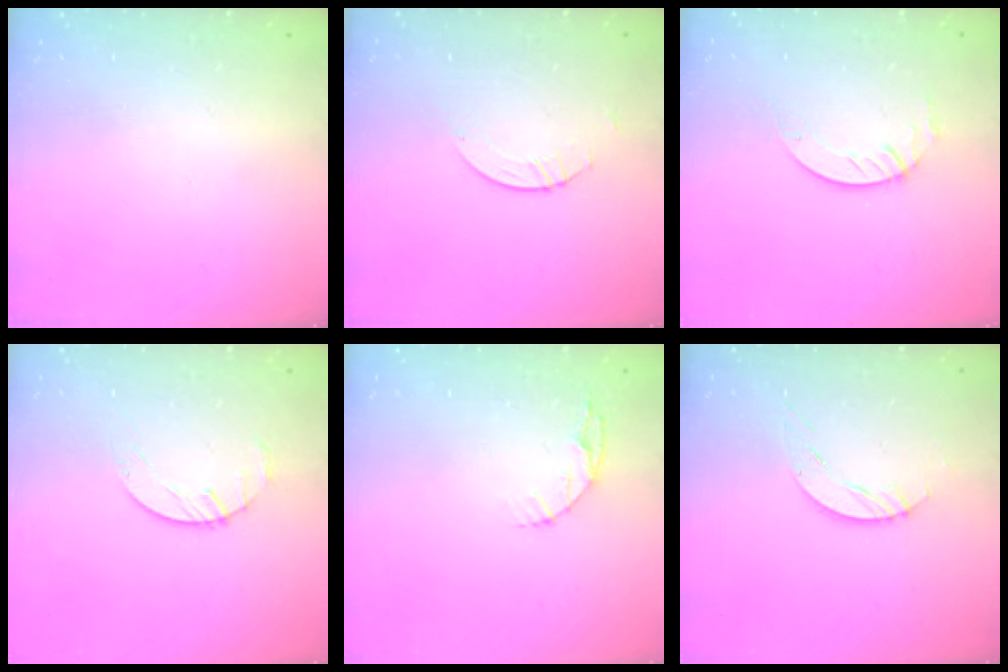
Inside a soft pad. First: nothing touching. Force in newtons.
{"total": 1.1, "press": 1.1, "slide": 0.1}
{"total": 4.5, "press": 4.4, "slide": 0.4}
{"total": 1.8, "press": 1.7, "slide": 0.3}
{"total": 4.4, "press": 4.4, "slide": 0.5}
{"total": 4.9, "press": 4.9, "slide": 0.5}